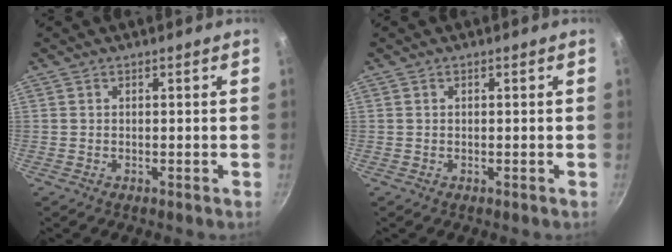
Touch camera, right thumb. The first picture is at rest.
{"total": 0.0}